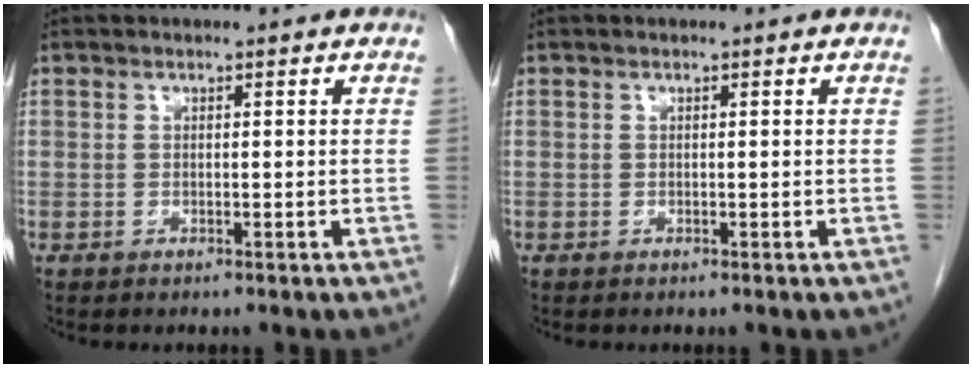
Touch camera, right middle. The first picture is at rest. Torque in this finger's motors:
{"motor_torque": [0.00, 0.00, 0.04, 0.00]}